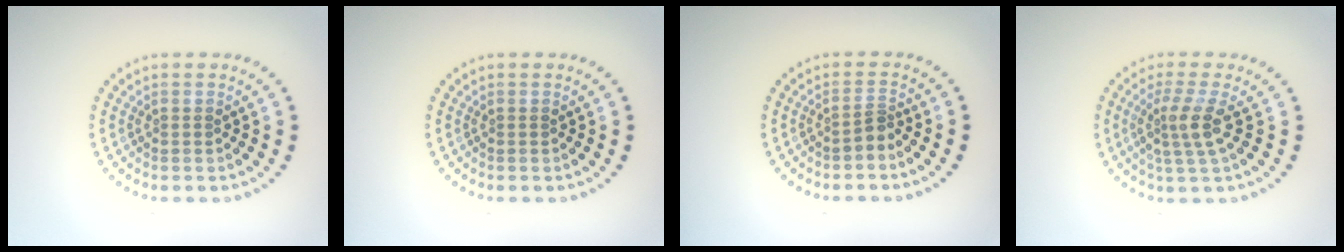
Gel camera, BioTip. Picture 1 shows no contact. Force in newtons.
{"total": 0.0}
{"total": 1.3, "press": 0.8, "slide": 1.0}
{"total": 3.0, "press": 2.4, "slide": 1.8}